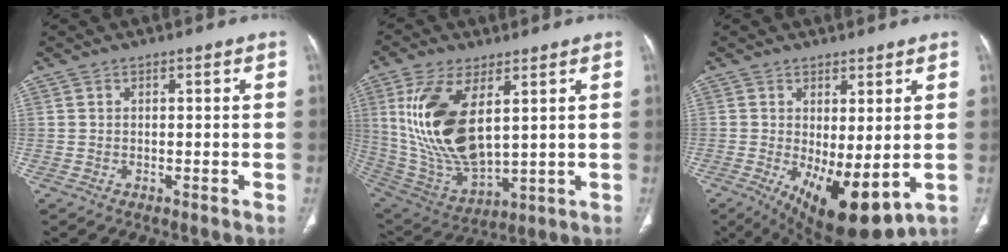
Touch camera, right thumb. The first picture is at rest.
{"total": 19.0, "force": [5.2, 9.0, 15.9], "torque": [-0.314, -0.027, 0.117]}
{"total": 12.7, "force": [-2.4, 5.1, 11.4], "torque": [-0.175, -0.023, -0.014]}